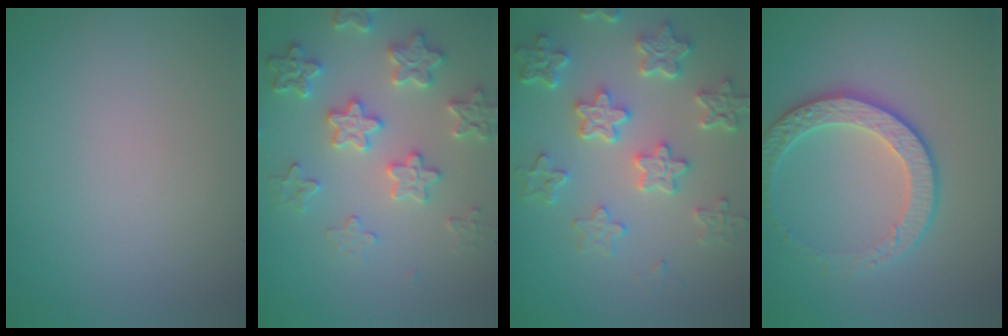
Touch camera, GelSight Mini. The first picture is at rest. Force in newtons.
{"total": 4.0, "press": 3.9, "slide": 0.9}
{"total": 5.9, "press": 4.5, "slide": 3.8}
{"total": 3.8, "press": 3.4, "slide": 1.7}